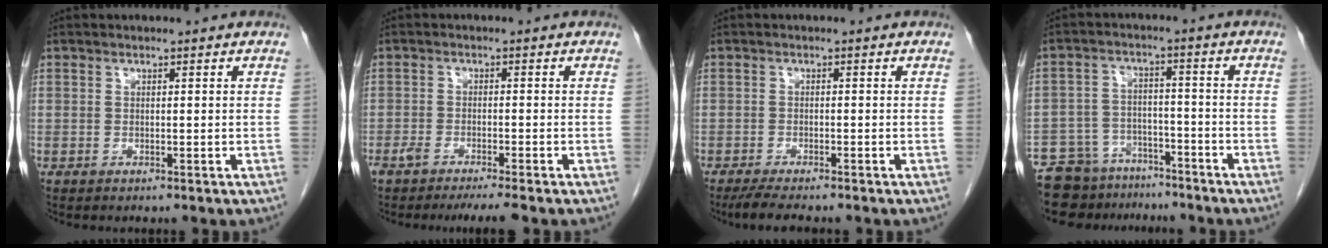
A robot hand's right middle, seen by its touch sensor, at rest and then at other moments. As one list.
[{"total": 5.2, "force": [-4.1, 0.0, 3.1], "torque": [-0.045, -0.007, -0.065]}, {"total": 4.6, "force": [-3.8, 0.5, 2.5], "torque": [-0.044, -0.011, -0.060]}, {"total": 11.1, "force": [-9.5, 5.7, 1.4], "torque": [-0.032, 0.022, -0.146]}]